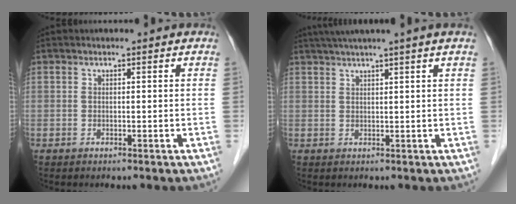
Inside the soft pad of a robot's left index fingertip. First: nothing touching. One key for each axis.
{"total": 6.7, "fx": 5.3, "fy": -1.5, "fz": 3.8, "tx": -0.054, "ty": 0.025, "tz": 0.078}